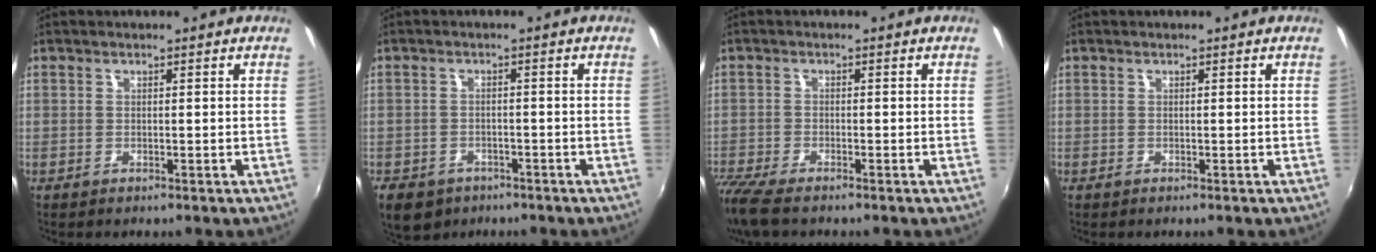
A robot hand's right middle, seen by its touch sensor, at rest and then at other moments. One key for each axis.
{"total": 7.5, "fx": -4.5, "fy": 5.2, "fz": 3.0, "tx": -0.075, "ty": -0.013, "tz": -0.066}
{"total": 7.1, "fx": -5.8, "fy": 1.6, "fz": 3.8, "tx": -0.104, "ty": -0.033, "tz": -0.112}
{"total": 0.0}